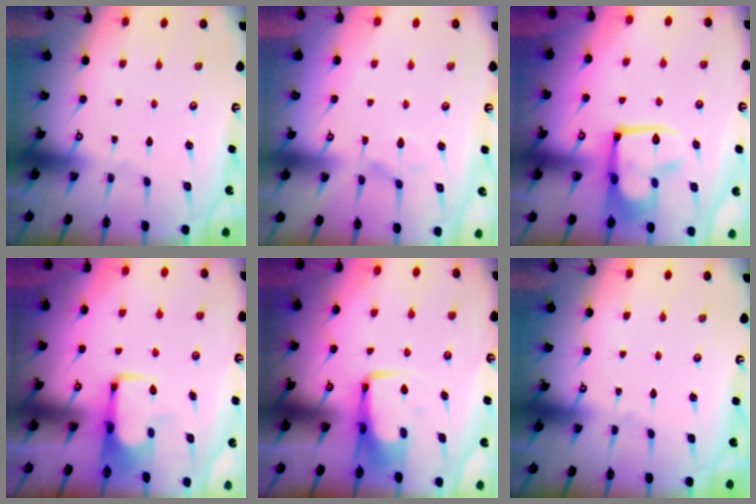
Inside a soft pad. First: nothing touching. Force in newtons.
{"total": 1.0, "press": 0.2, "slide": 0.9}
{"total": 7.6, "press": 7.5, "slide": 1.2}
{"total": 1.7, "press": 1.6, "slide": 0.4}
{"total": 3.7, "press": 3.6, "slide": 0.8}
{"total": 0.0}